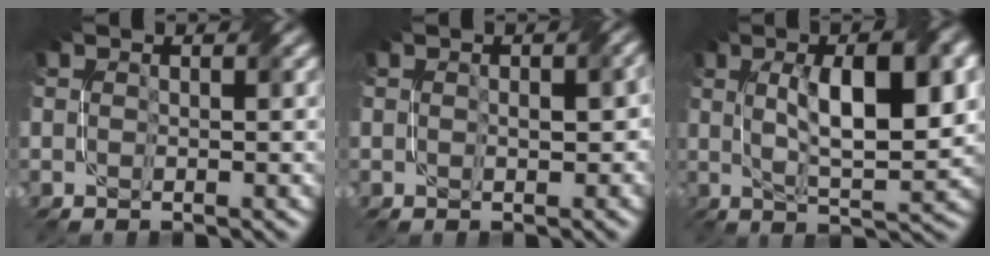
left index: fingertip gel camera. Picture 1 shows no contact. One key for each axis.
{"total": 2.4, "fx": 0.0, "fy": 1.5, "fz": 1.8, "tx": -0.016, "ty": 0.002, "tz": 0.015}
{"total": 10.0, "fx": 2.2, "fy": 3.2, "fz": 9.2, "tx": -0.136, "ty": 0.011, "tz": 0.043}